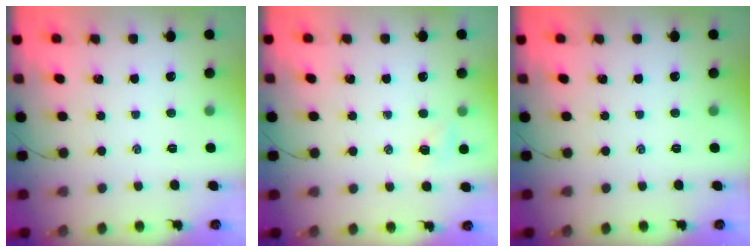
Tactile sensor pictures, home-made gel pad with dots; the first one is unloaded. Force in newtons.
{"total": 4.0, "press": 3.8, "slide": 1.1}
{"total": 0.0}